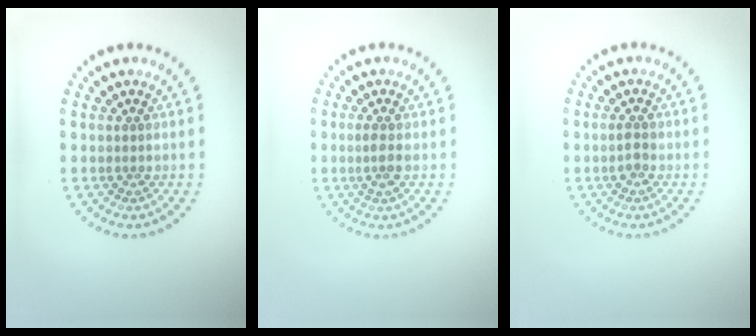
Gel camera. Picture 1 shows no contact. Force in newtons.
{"total": 1.5, "press": 1.4, "slide": 0.6}
{"total": 1.2, "press": 1.2, "slide": 0.1}